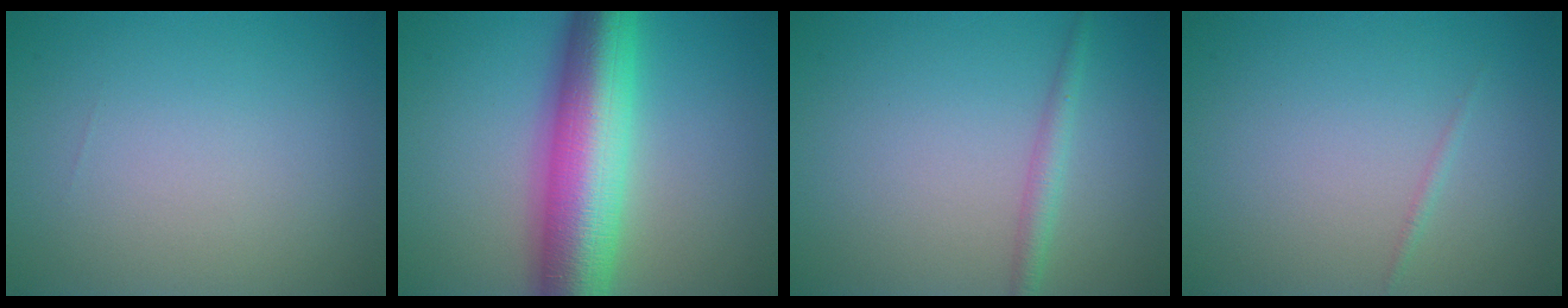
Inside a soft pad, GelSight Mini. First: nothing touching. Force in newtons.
{"total": 11.4, "press": 11.4, "slide": 0.2}
{"total": 1.7, "press": 1.7, "slide": 0.0}
{"total": 0.5, "press": 0.5, "slide": 0.0}